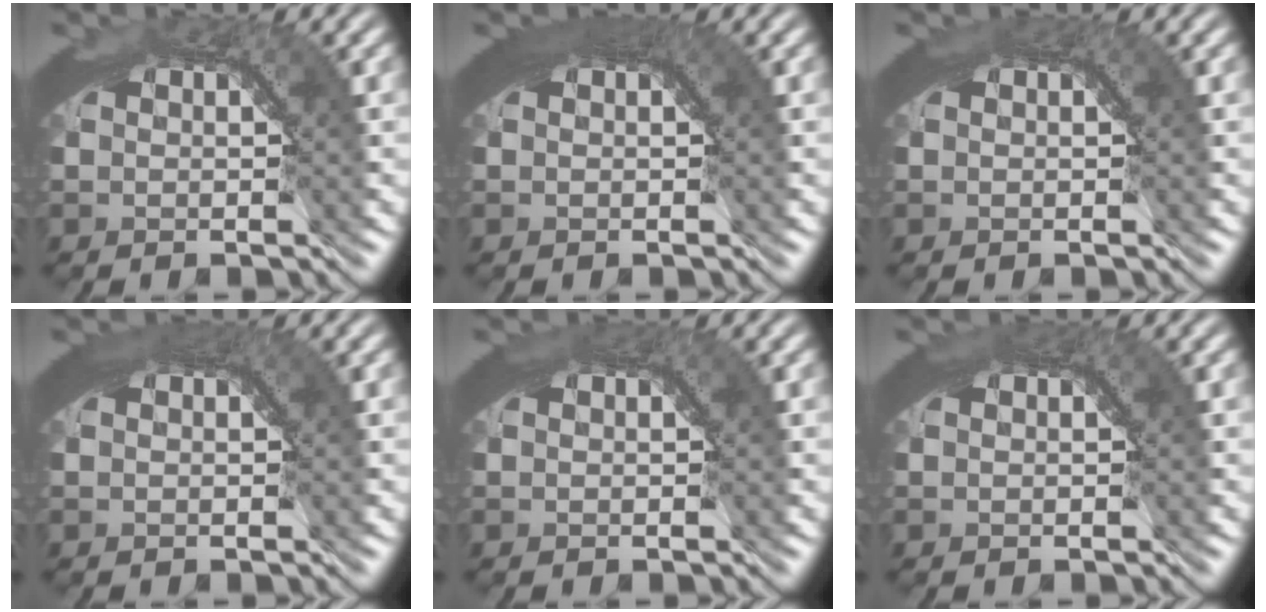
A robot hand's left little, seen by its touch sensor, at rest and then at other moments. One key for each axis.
{"total": 2.2, "fx": 1.1, "fy": 0.5, "fz": 1.8, "tx": -0.019, "ty": 0.005, "tz": 0.013}
{"total": 0.9, "fx": 0.4, "fy": 0.2, "fz": 0.7, "tx": -0.007, "ty": 0.001, "tz": 0.005}
{"total": 1.5, "fx": 0.9, "fy": 0.3, "fz": 1.2, "tx": -0.011, "ty": 0.002, "tz": 0.011}
{"total": 1.0, "fx": 0.5, "fy": 0.2, "fz": 0.9, "tx": -0.007, "ty": 0.001, "tz": 0.006}
{"total": 1.2, "fx": 0.6, "fy": 0.3, "fz": 1.0, "tx": -0.010, "ty": 0.002, "tz": 0.007}